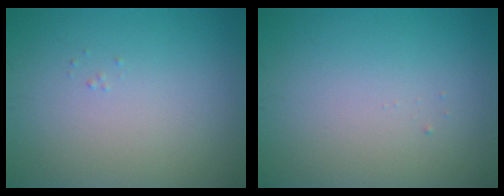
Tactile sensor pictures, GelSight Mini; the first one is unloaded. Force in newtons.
{"total": 0.0}